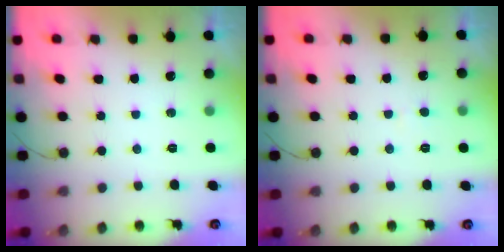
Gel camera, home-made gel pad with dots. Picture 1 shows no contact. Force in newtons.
{"total": 1.8, "press": 1.7, "slide": 0.1}